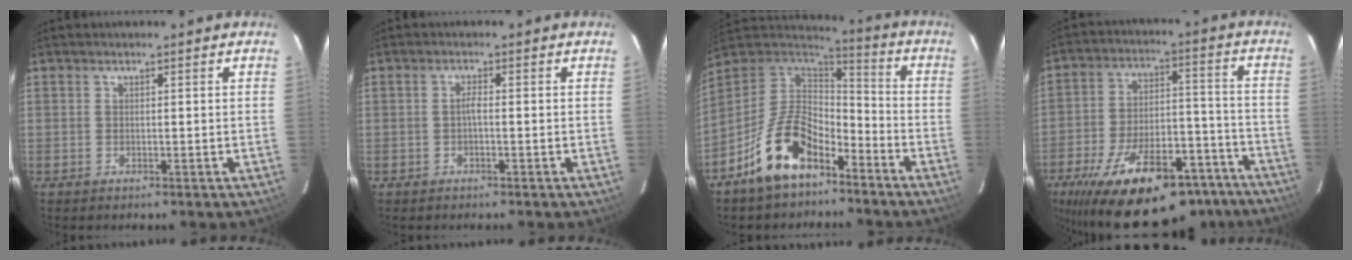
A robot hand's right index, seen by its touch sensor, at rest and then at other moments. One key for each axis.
{"total": 1.2, "fx": -0.4, "fy": 0.2, "fz": 1.1, "tx": -0.022, "ty": 0.006, "tz": -0.009}
{"total": 15.6, "fx": -9.4, "fy": 7.9, "fz": 9.6, "tx": -0.201, "ty": 0.019, "tz": -0.167}
{"total": 29.4, "fx": -21.7, "fy": 11.2, "fz": 16.5, "tx": -0.286, "ty": 0.000, "tz": -0.301}